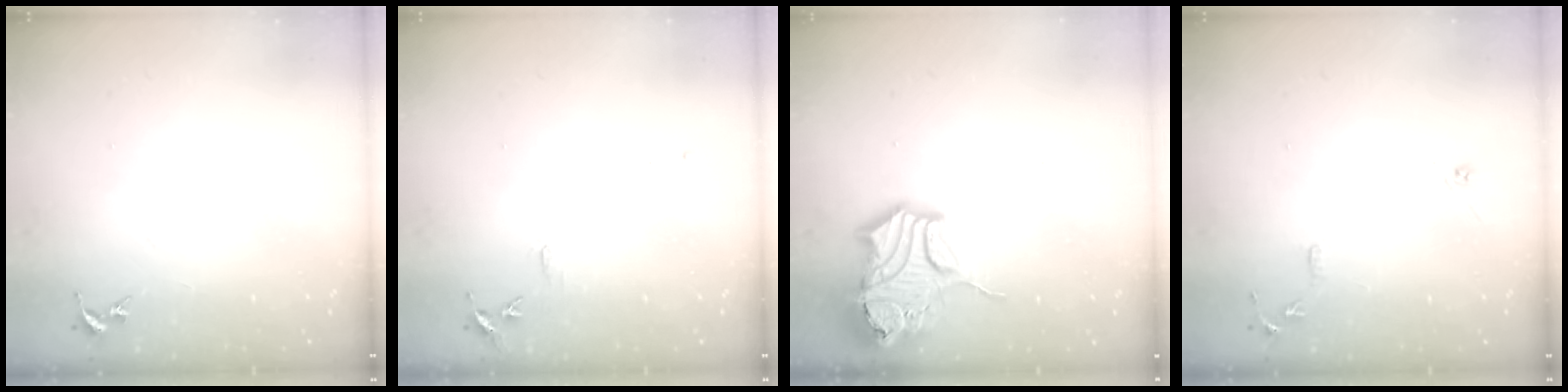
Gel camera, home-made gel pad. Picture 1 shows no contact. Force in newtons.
{"total": 5.8, "press": 5.8, "slide": 0.6}
{"total": 19.8, "press": 19.6, "slide": 2.6}
{"total": 7.9, "press": 7.9, "slide": 0.8}